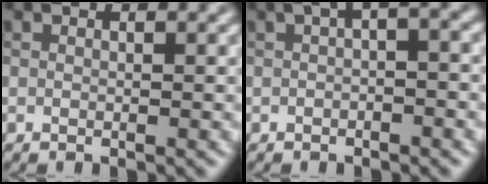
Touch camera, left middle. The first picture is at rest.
{"total": 2.9, "force": [0.5, 0.8, 2.7], "torque": [-0.039, 0.014, 0.002]}